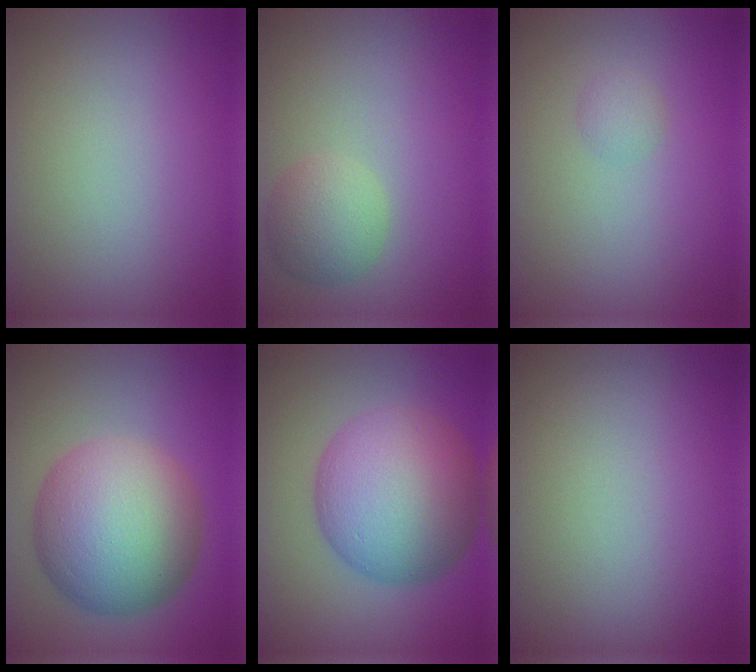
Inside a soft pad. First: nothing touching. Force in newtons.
{"total": 3.2, "press": 3.2, "slide": 0.1}
{"total": 1.0, "press": 1.0, "slide": 0.1}
{"total": 11.5, "press": 11.5, "slide": 0.2}
{"total": 11.6, "press": 11.6, "slide": 0.3}
{"total": 0.0}